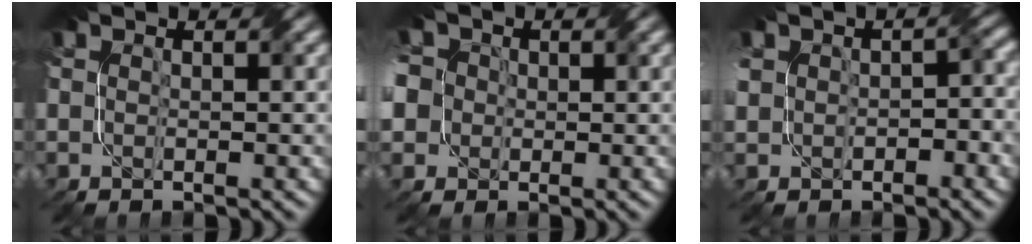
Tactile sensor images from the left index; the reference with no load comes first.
{"total": 8.0, "force": [-0.8, 7.3, 3.3], "torque": [-0.074, 0.013, -0.055]}
{"total": 4.5, "force": [-0.8, 3.6, 2.7], "torque": [-0.030, -0.003, -0.011]}